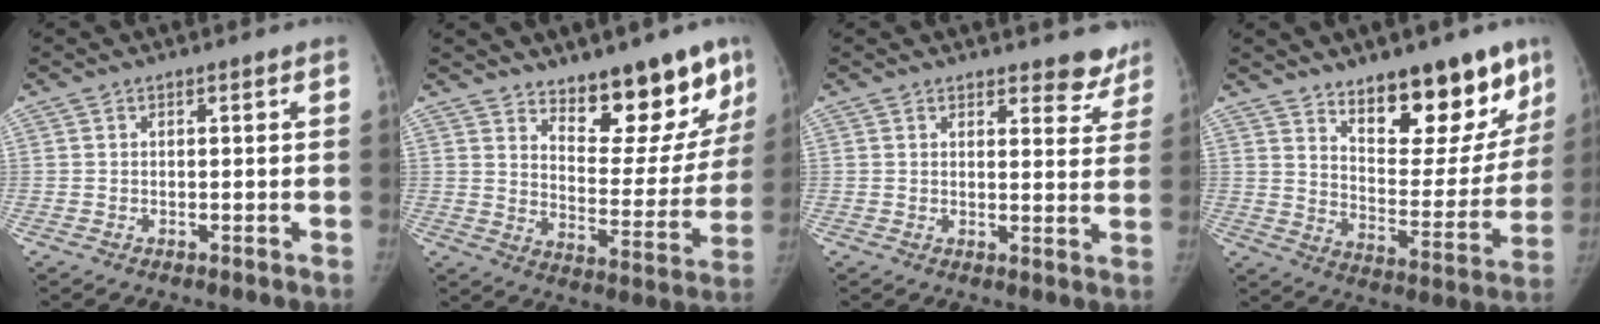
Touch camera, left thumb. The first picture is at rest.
{"total": 16.2, "force": [11.3, 6.3, 9.6], "torque": [-0.066, -0.090, 0.168]}
{"total": 6.1, "force": [5.4, 2.5, 1.4], "torque": [0.021, -0.036, 0.052]}
{"total": 19.1, "force": [12.6, 8.0, 11.9], "torque": [-0.100, -0.090, 0.191]}